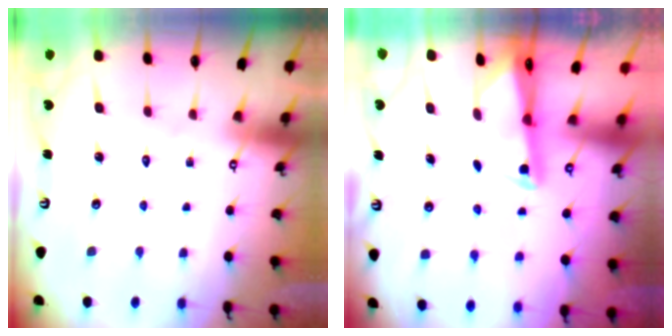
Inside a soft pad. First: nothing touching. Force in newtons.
{"total": 1.8, "press": 1.7, "slide": 0.4}